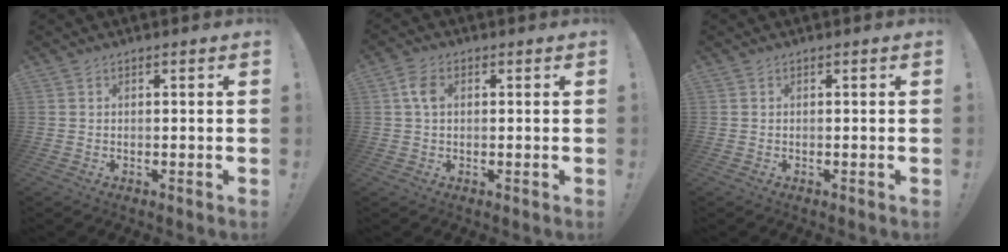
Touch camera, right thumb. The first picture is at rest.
{"total": 4.6, "force": [1.0, 2.9, 3.4], "torque": [-0.073, 0.008, 0.017]}
{"total": 0.0}